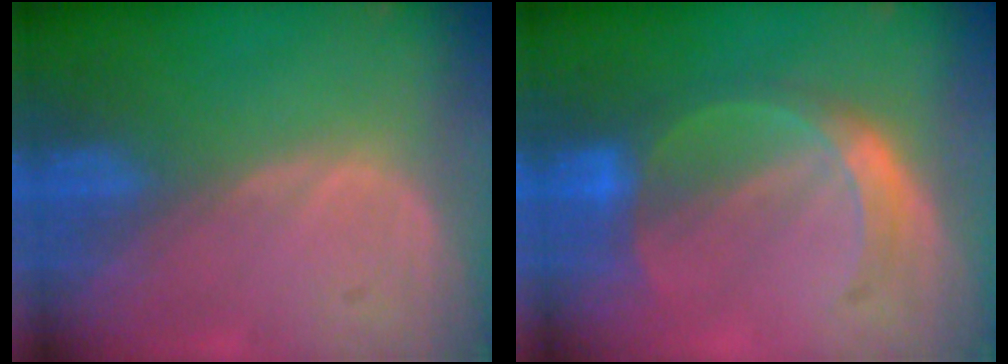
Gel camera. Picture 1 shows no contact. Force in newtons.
{"total": 5.7, "press": 5.4, "slide": 1.8}